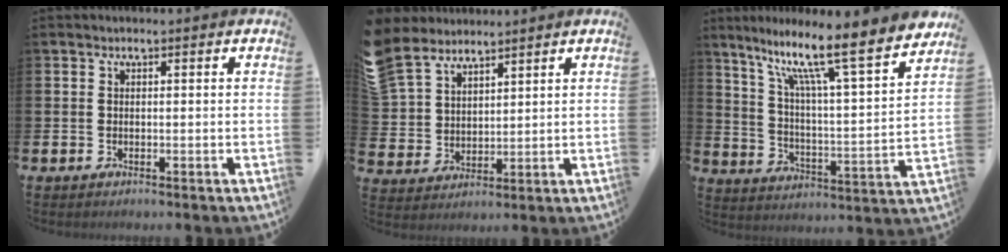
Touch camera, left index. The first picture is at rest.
{"total": 7.0, "force": [6.2, 3.2, 0.6], "torque": [-0.049, -0.026, 0.119]}
{"total": 11.9, "force": [8.6, 1.6, 8.1], "torque": [-0.163, -0.064, 0.130]}